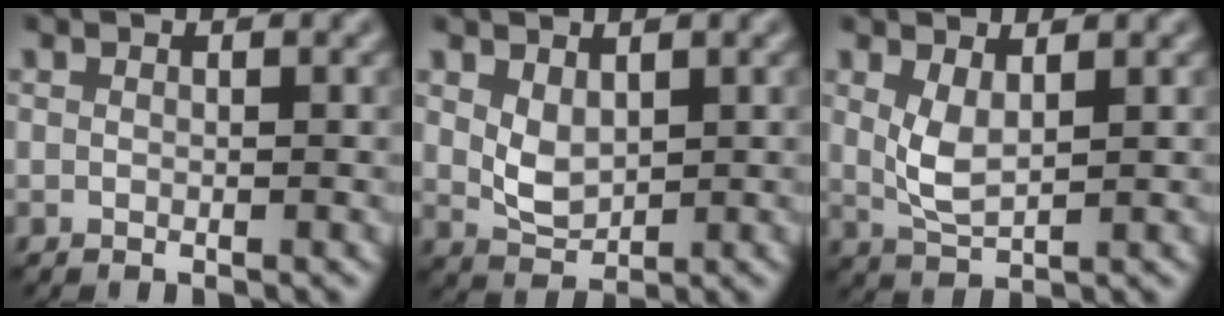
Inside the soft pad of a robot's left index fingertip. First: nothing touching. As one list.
[{"total": 2.5, "force": [1.0, 1.5, 1.7], "torque": [-0.039, -0.003, 0.026]}, {"total": 2.6, "force": [1.1, 0.9, 2.2], "torque": [-0.053, -0.006, 0.027]}]